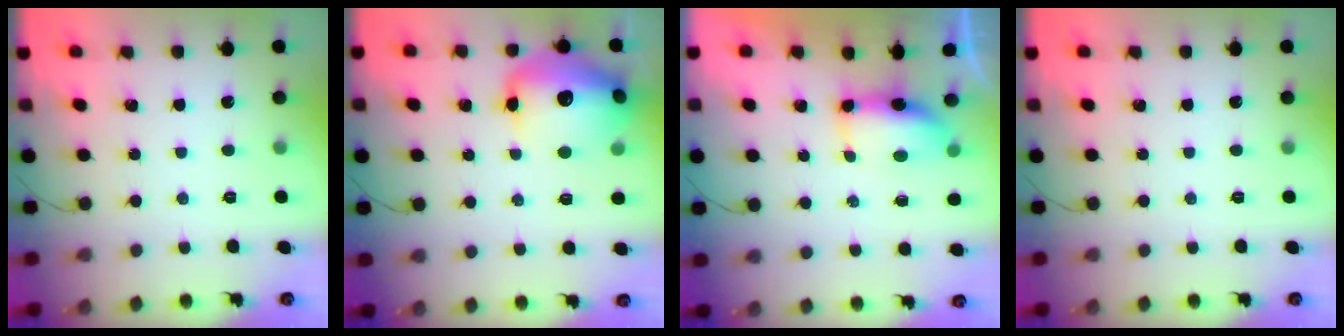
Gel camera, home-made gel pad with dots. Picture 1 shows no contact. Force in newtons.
{"total": 17.8, "press": 17.5, "slide": 3.4}
{"total": 8.1, "press": 7.3, "slide": 3.6}
{"total": 0.0}